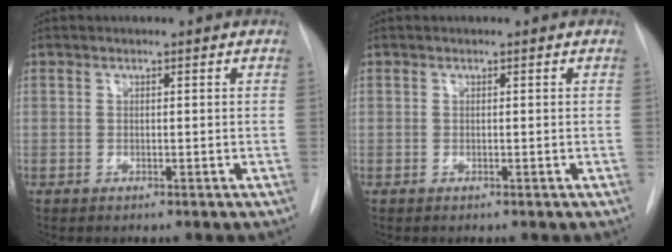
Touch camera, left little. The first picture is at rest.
{"total": 0.0}